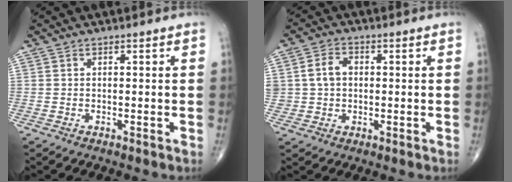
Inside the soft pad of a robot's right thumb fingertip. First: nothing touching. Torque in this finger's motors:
{"motor_torque": [0.06, 0.04, 0.36, 0.11, 0.09]}